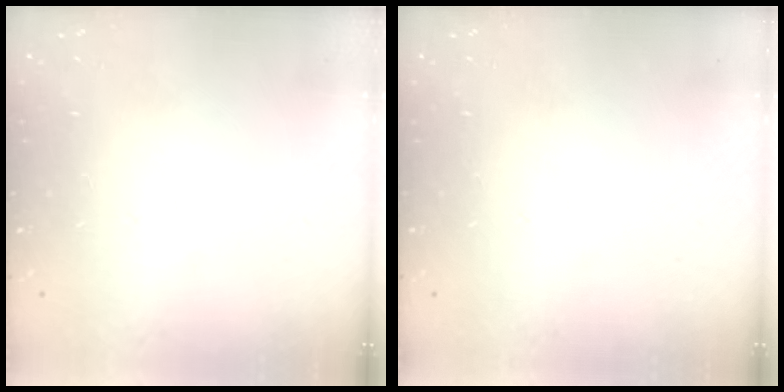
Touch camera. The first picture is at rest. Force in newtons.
{"total": 0.0}